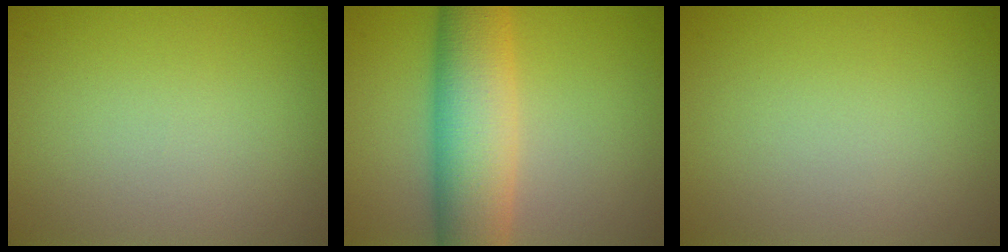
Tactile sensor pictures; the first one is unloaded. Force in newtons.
{"total": 9.0, "press": 9.0, "slide": 0.2}
{"total": 0.0}